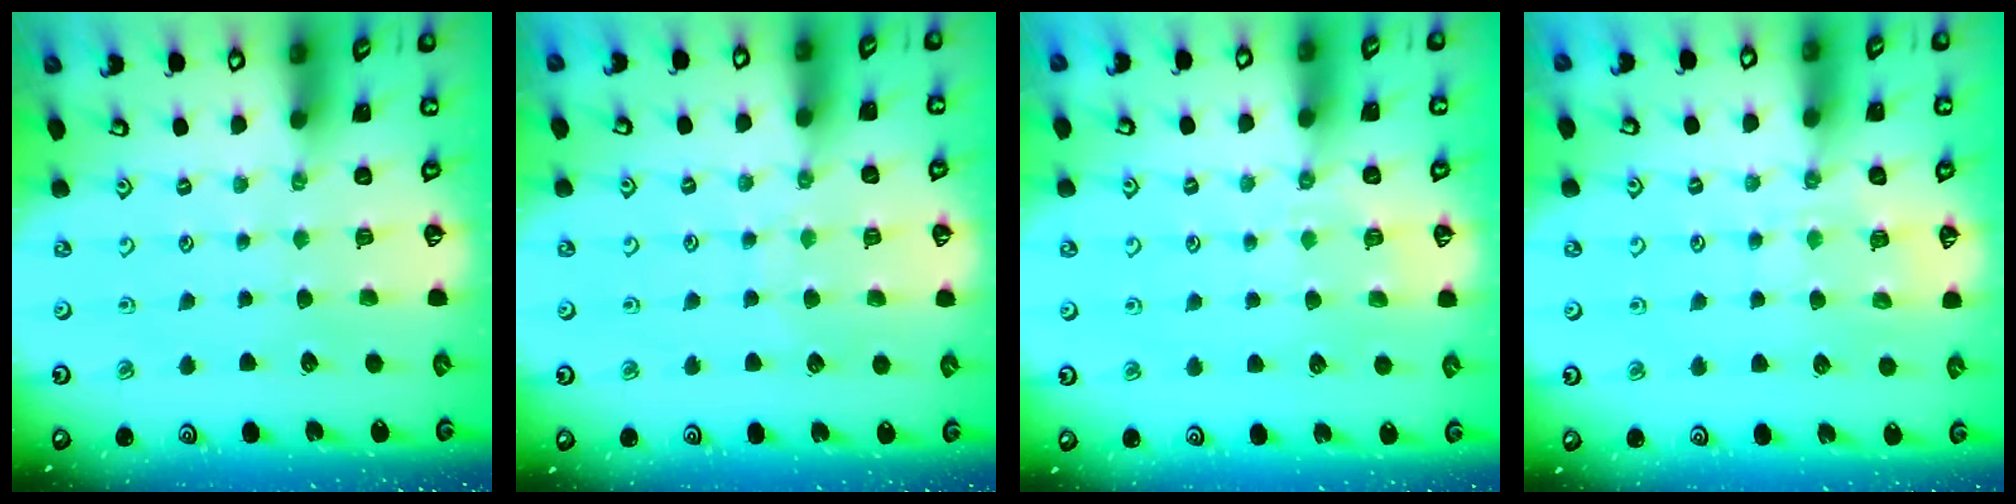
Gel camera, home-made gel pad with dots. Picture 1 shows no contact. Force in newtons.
{"total": 5.9, "press": 5.9, "slide": 0.6}
{"total": 3.0, "press": 2.9, "slide": 0.7}
{"total": 7.1, "press": 7.1, "slide": 0.8}